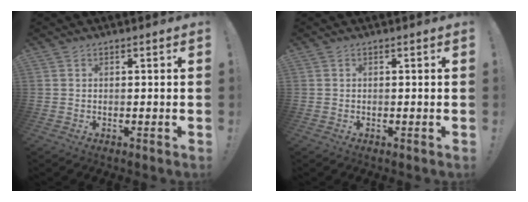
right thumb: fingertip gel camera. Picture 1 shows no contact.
{"total": 0.0}